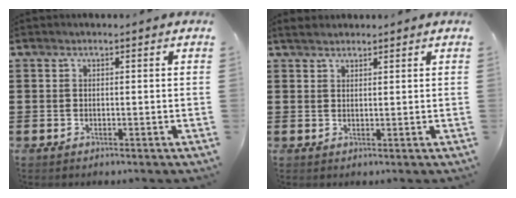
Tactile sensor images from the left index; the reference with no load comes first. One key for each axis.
{"total": 1.8, "fx": 1.6, "fy": 0.6, "fz": 0.3, "tx": -0.010, "ty": 0.004, "tz": 0.032}